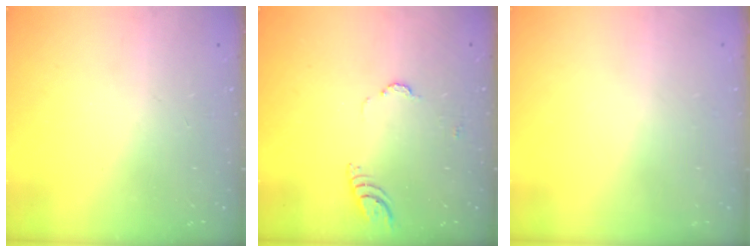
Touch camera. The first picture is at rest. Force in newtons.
{"total": 4.0, "press": 4.0, "slide": 0.3}
{"total": 0.0}